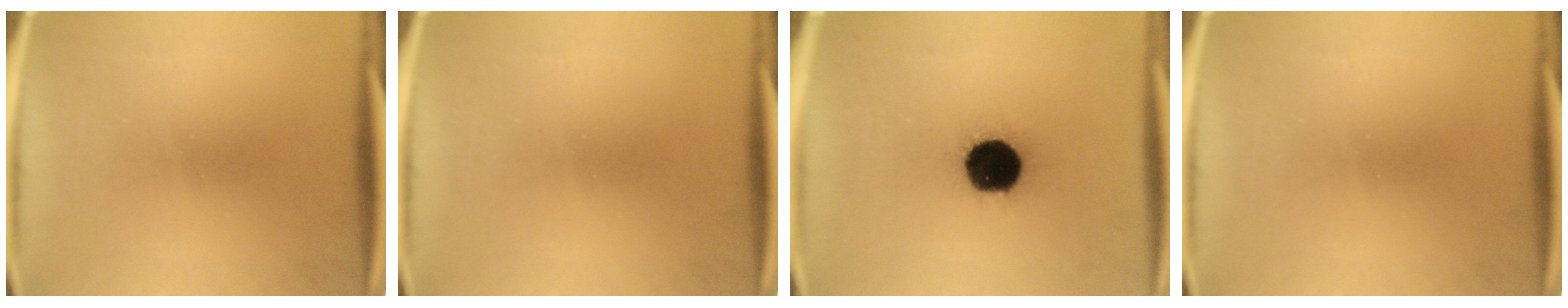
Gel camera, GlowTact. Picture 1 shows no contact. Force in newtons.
{"total": 0.0}
{"total": 18.7}
{"total": 0.0}